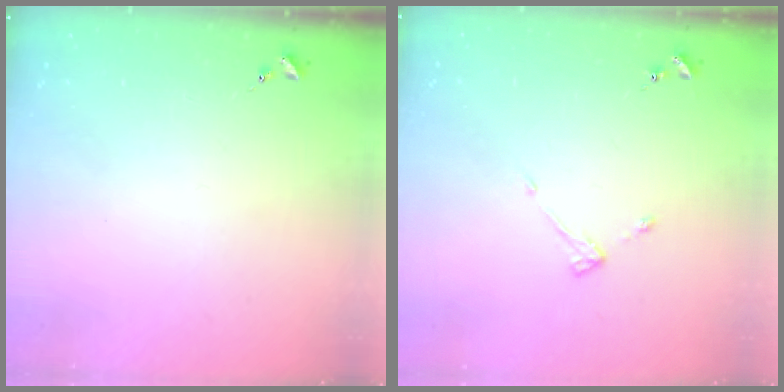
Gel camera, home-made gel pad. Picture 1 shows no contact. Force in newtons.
{"total": 2.9, "press": 2.9, "slide": 0.5}